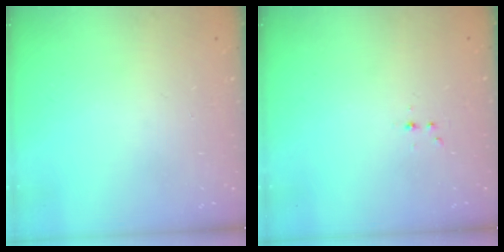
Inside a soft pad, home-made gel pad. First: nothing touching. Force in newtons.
{"total": 2.8, "press": 2.4, "slide": 1.5}